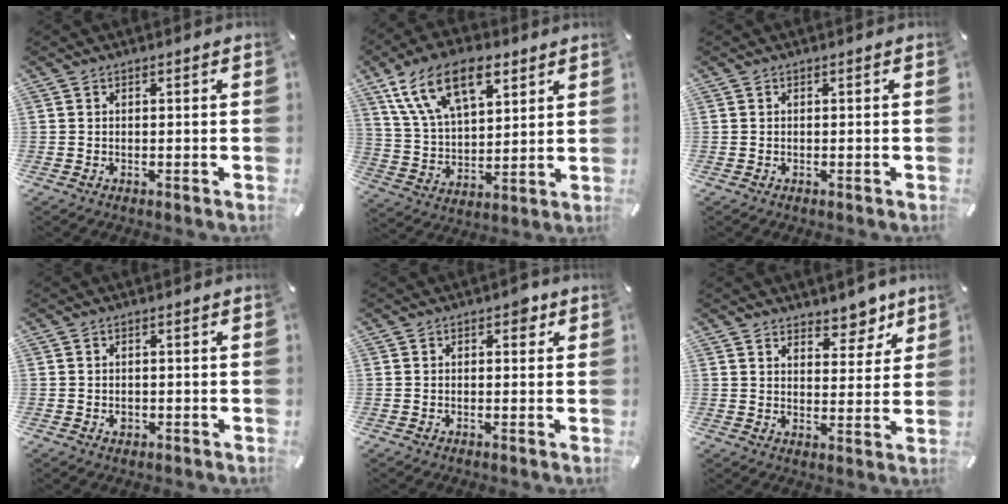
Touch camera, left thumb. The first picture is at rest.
{"total": 16.7, "force": [8.9, 9.1, 10.9], "torque": [-0.230, -0.023, 0.156]}
{"total": 0.0}
{"total": 1.1, "force": [-0.1, 1.0, 0.6], "torque": [-0.011, 0.003, -0.004]}
{"total": 1.9, "force": [0.8, 1.2, 1.2], "torque": [-0.010, 0.000, 0.009]}
{"total": 6.8, "force": [5.7, 3.5, 1.1], "torque": [0.012, -0.052, 0.097]}